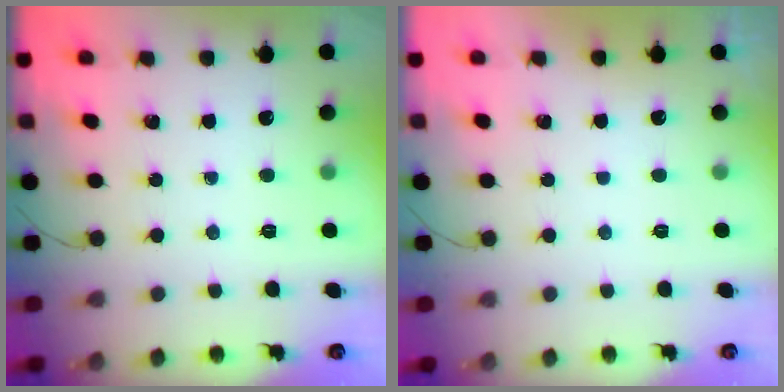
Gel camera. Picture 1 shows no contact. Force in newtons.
{"total": 2.9, "press": 2.9, "slide": 0.1}